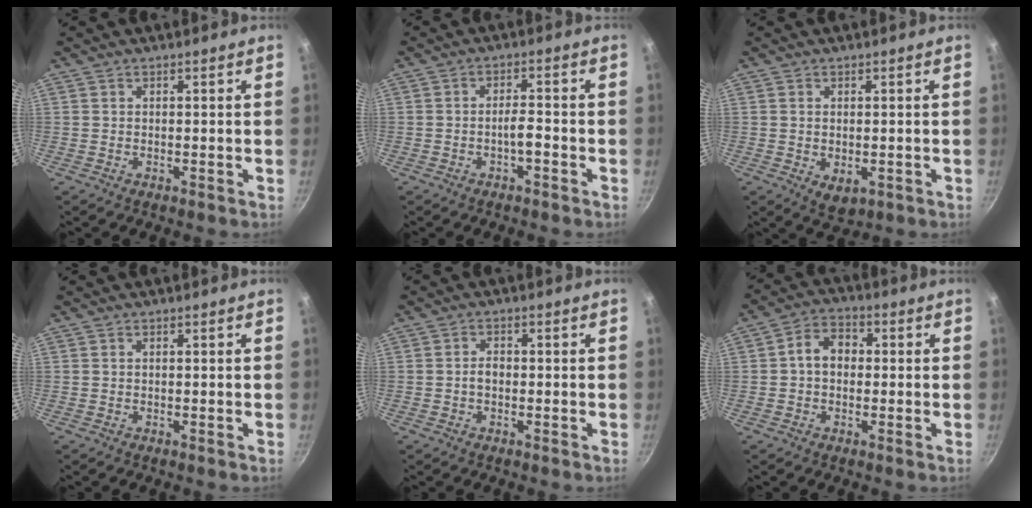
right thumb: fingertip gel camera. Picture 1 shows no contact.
{"total": 2.8, "force": [-1.5, 0.7, 2.2], "torque": [-0.034, 0.018, -0.025]}
{"total": 4.0, "force": [-0.6, 2.5, 3.1], "torque": [-0.046, -0.017, -0.005]}
{"total": 0.0}
{"total": 3.2, "force": [-0.5, 2.0, 2.5], "torque": [-0.035, 0.016, -0.011]}
{"total": 4.1, "force": [0.1, 3.1, 2.7], "torque": [-0.033, 0.013, -0.004]}